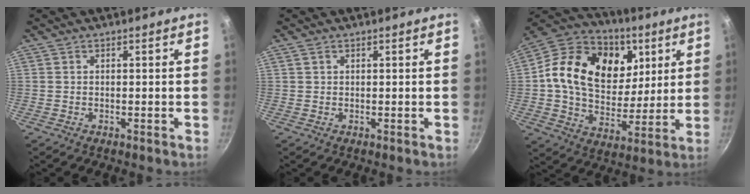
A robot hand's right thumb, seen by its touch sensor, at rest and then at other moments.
{"total": 0.7, "force": [0.4, 0.5, 0.3], "torque": [-0.006, 0.001, 0.007]}
{"total": 24.0, "force": [6.9, 17.0, 15.4], "torque": [-0.238, -0.014, 0.105]}